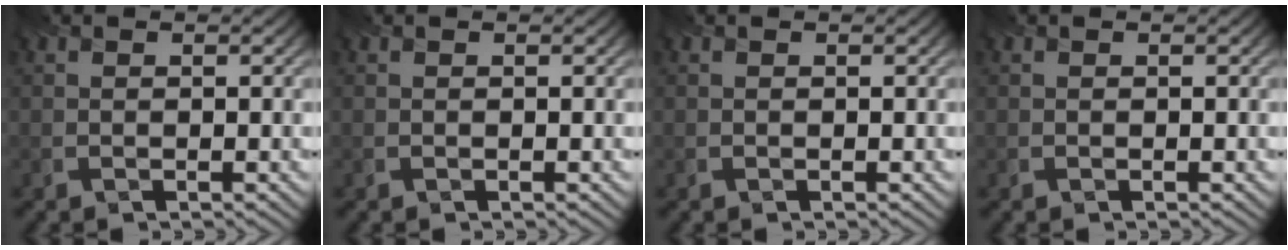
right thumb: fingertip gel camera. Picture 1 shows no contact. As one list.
[{"total": 0.0}, {"total": 0.0}, {"total": 0.0}]